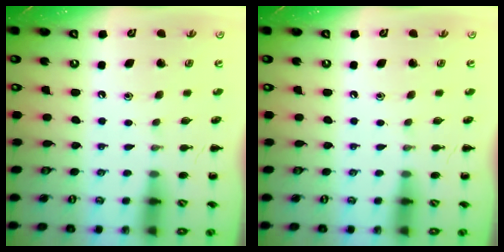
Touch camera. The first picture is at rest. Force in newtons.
{"total": 0.0}